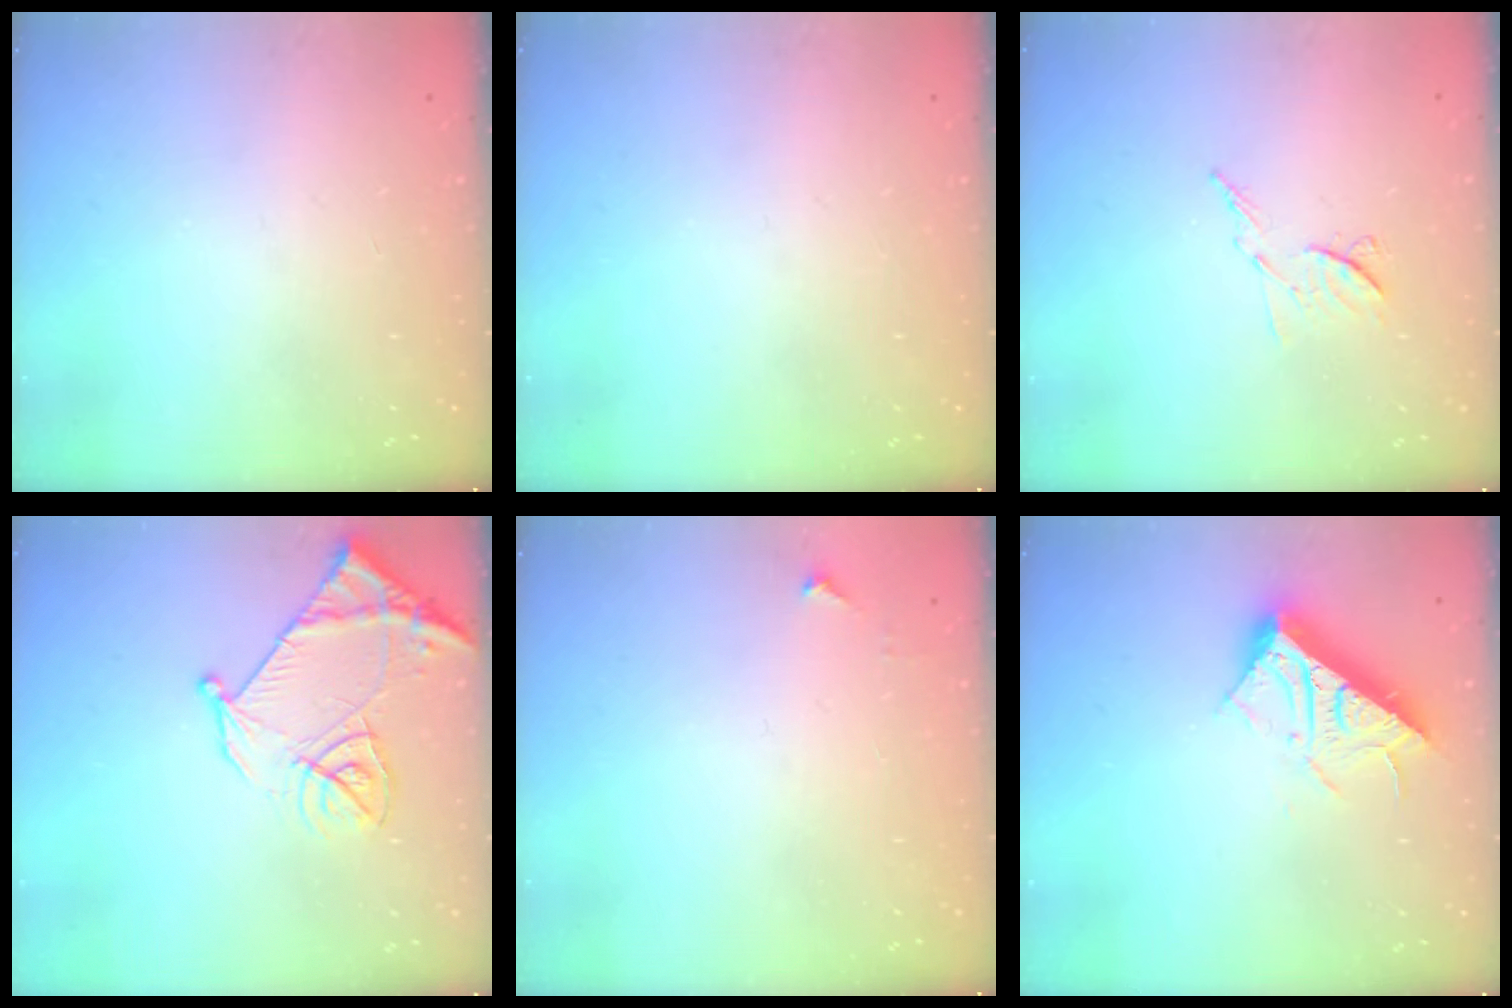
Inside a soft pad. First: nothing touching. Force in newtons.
{"total": 0.0}
{"total": 6.8, "press": 6.7, "slide": 0.8}
{"total": 14.4, "press": 14.3, "slide": 1.6}
{"total": 3.4, "press": 3.3, "slide": 0.5}
{"total": 17.0, "press": 17.0, "slide": 0.3}